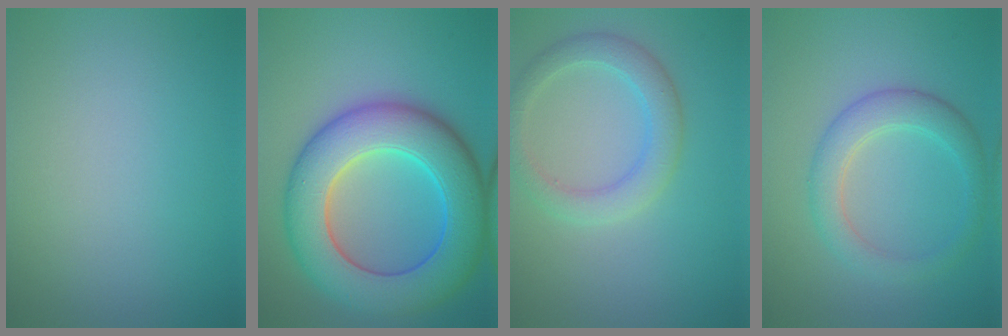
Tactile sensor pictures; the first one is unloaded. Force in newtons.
{"total": 11.2, "press": 11.2, "slide": 0.2}
{"total": 3.4, "press": 3.4, "slide": 0.3}
{"total": 3.6, "press": 3.6, "slide": 0.2}